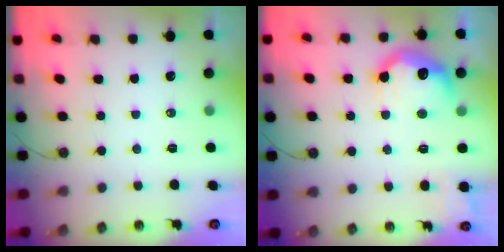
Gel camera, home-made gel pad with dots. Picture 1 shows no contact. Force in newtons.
{"total": 11.9, "press": 11.9, "slide": 0.8}